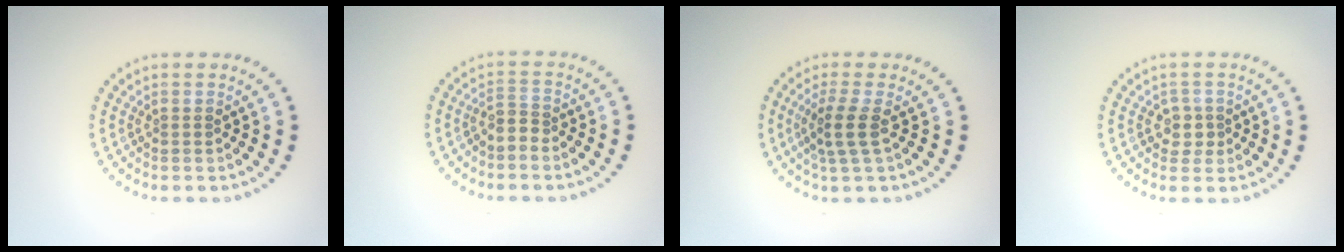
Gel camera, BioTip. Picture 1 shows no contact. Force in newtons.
{"total": 1.7, "press": 1.2, "slide": 1.2}
{"total": 2.5, "press": 2.0, "slide": 1.5}
{"total": 1.6, "press": 1.3, "slide": 1.0}